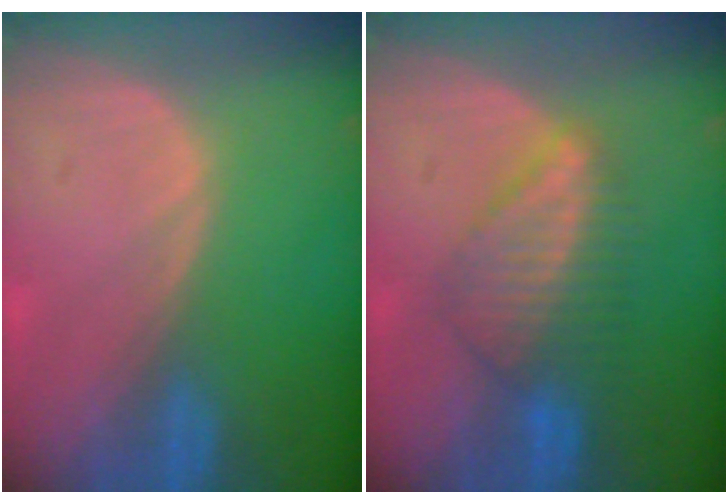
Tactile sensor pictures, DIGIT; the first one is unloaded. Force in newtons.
{"total": 6.4, "press": 6.4, "slide": 0.1}